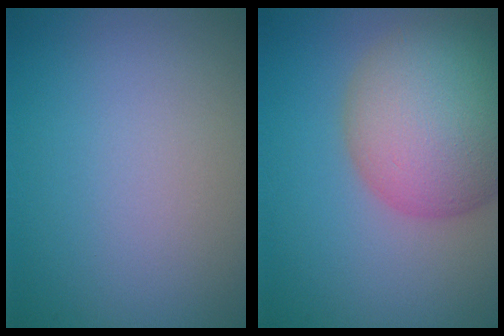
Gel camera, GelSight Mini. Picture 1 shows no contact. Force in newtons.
{"total": 11.4, "press": 11.3, "slide": 0.5}